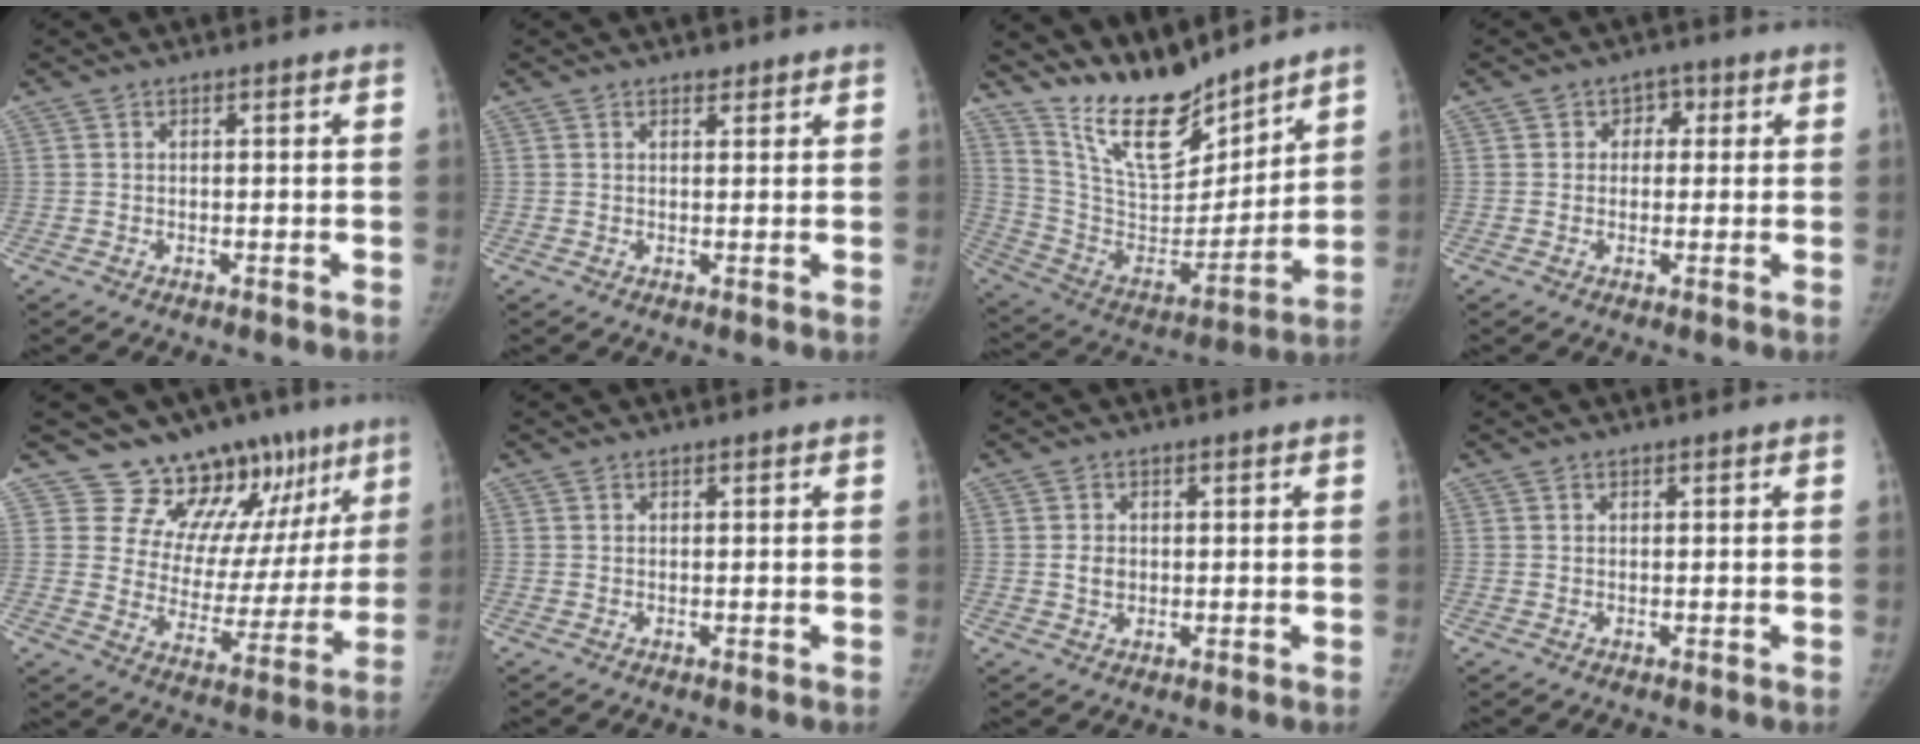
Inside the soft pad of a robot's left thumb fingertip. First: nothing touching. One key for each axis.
{"total": 1.3, "fx": 1.0, "fy": 0.7, "fz": 0.4, "tx": 0.001, "ty": -0.007, "tz": 0.014}
{"total": 18.7, "fx": 15.7, "fy": 6.1, "fz": 8.0, "tx": -0.097, "ty": -0.102, "tz": 0.293}
{"total": 3.6, "fx": 0.8, "fy": 3.1, "fz": 1.6, "tx": 0.011, "ty": 0.006, "tz": 0.002}
{"total": 16.2, "fx": 11.9, "fy": 8.3, "fz": 7.1, "tx": -0.040, "ty": -0.081, "tz": 0.165}
{"total": 0.0}
{"total": 2.6, "fx": 0.2, "fy": 2.2, "fz": 1.4, "tx": -0.014, "ty": 0.001, "tz": 0.006}
{"total": 0.0}